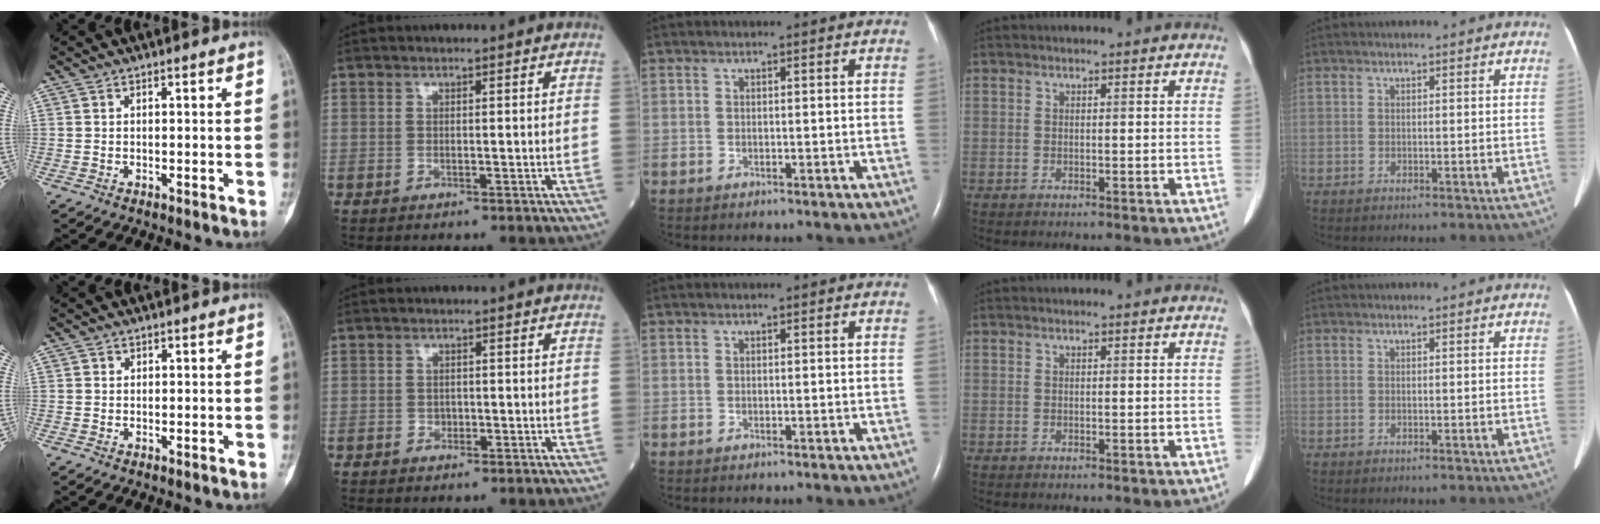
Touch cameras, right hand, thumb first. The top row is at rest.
{"thumb": {"total": 0.8, "force": [0.3, 0.8, 0.1], "torque": [0.008, 0.001, 0.003]}, "index": {"total": 1.0, "force": [-0.5, 0.8, 0.4], "torque": [-0.003, 0.004, -0.009]}}